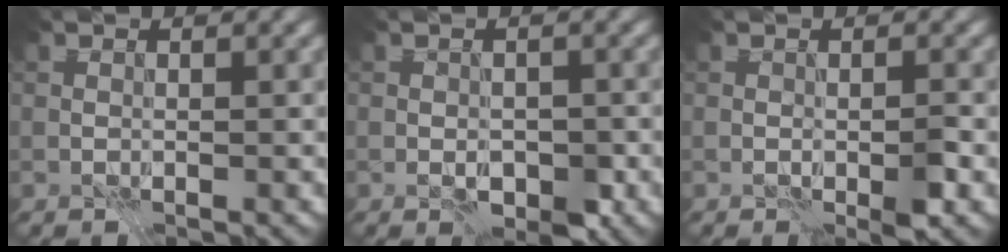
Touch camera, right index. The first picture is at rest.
{"total": 2.9, "force": [-1.3, 1.6, 2.1], "torque": [-0.025, -0.006, -0.023]}
{"total": 2.0, "force": [-0.9, 0.6, 1.6], "torque": [-0.030, -0.005, -0.015]}